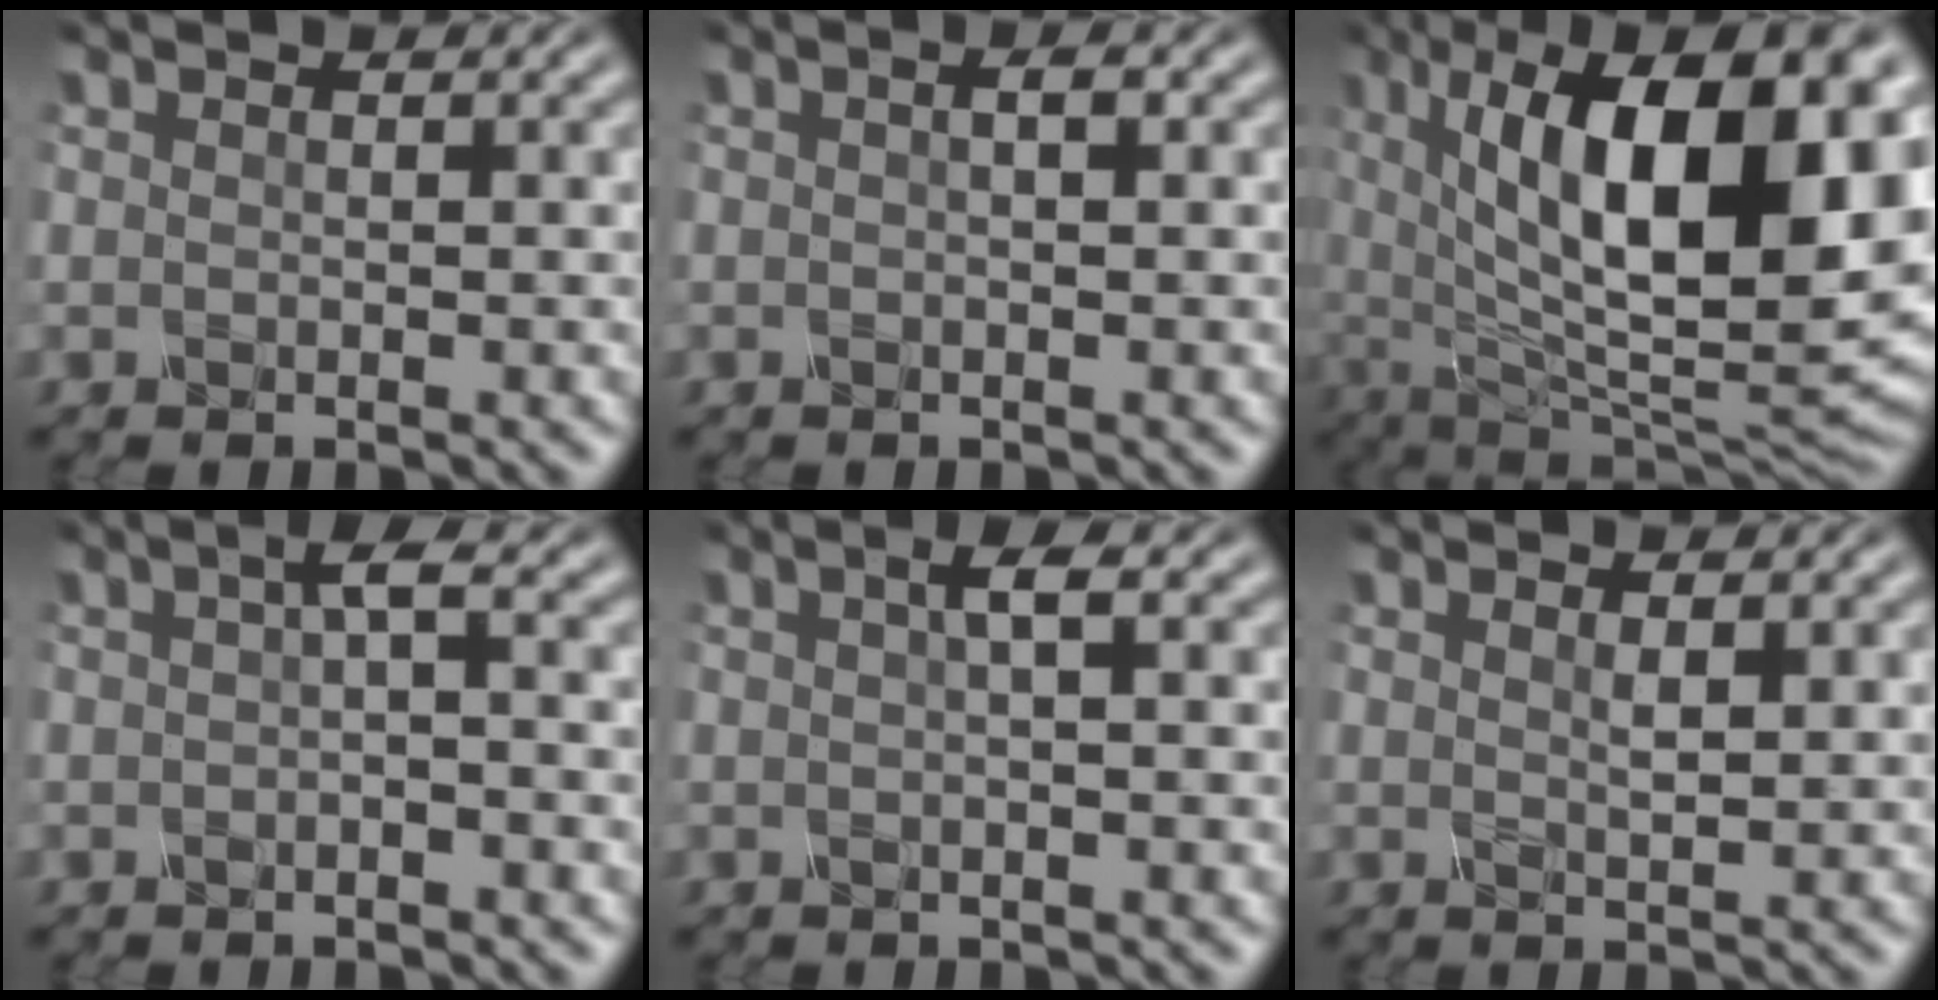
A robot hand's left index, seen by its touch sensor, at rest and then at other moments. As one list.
[{"total": 1.2, "force": [0.1, 0.3, 1.2], "torque": [-0.010, -0.005, 0.000]}, {"total": 16.8, "force": [3.6, 7.6, 14.6], "torque": [-0.203, 0.013, 0.061]}, {"total": 1.7, "force": [-0.4, 0.1, 1.6], "torque": [-0.032, 0.006, -0.003]}, {"total": 1.7, "force": [0.0, 0.2, 1.7], "torque": [-0.029, 0.004, 0.002]}, {"total": 1.0, "force": [0.3, 0.1, 0.9], "torque": [-0.016, -0.001, 0.008]}]